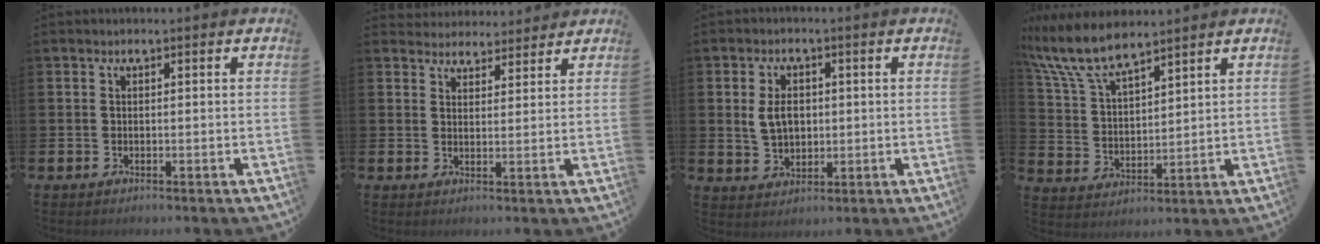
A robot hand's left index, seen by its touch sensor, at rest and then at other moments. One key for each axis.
{"total": 3.5, "fx": 3.4, "fy": 0.9, "fz": -0.5, "tx": 0.003, "ty": -0.019, "tz": 0.061}
{"total": 4.3, "fx": 1.0, "fy": 3.0, "fz": 2.9, "tx": -0.040, "ty": 0.004, "tz": 0.011}
{"total": 8.9, "fx": 7.9, "fy": 2.0, "fz": 3.6, "tx": -0.100, "ty": -0.026, "tz": 0.146}